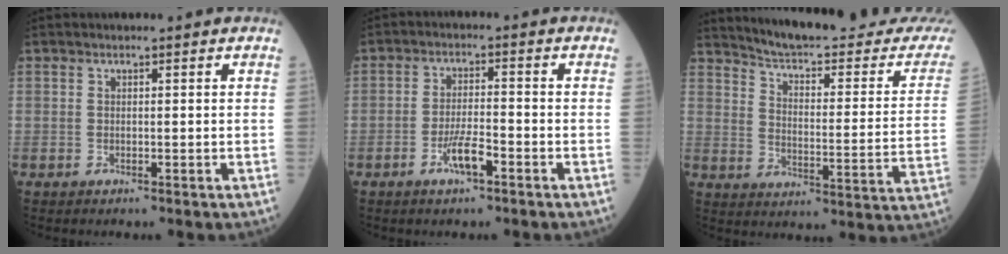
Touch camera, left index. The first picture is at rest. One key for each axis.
{"total": 4.4, "fx": -2.4, "fy": 0.8, "fz": 3.6, "tx": -0.074, "ty": 0.000, "tz": -0.047}
{"total": 23.9, "fx": 22.6, "fy": 1.6, "fz": 7.7, "tx": -0.104, "ty": -0.099, "tz": 0.279}